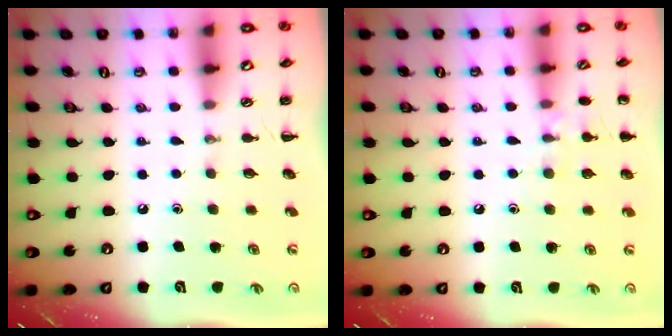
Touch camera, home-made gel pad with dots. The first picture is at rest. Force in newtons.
{"total": 7.8, "press": 7.5, "slide": 2.1}